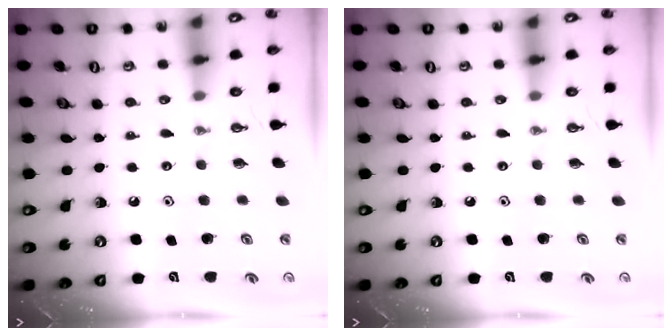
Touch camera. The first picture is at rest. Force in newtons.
{"total": 0.0}